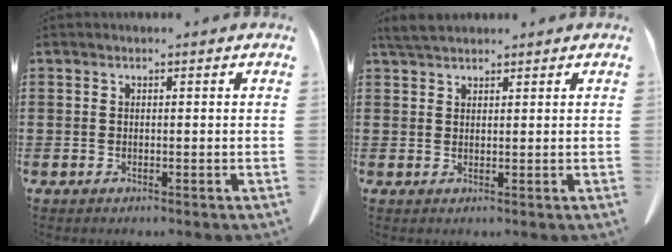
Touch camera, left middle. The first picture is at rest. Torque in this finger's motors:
{"motor_torque": [0.15, 0.03, 0.02, 0.01]}